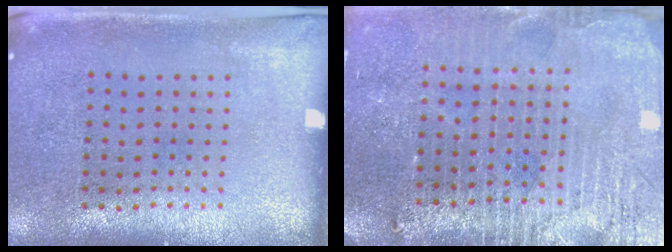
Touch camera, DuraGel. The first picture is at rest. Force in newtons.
{"total": 3.9, "press": 3.6, "slide": 1.6}